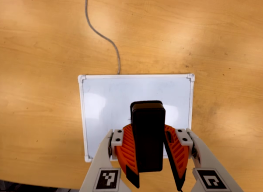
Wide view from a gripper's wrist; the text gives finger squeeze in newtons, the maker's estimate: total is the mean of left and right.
{"total": 9.6, "left": 9.8, "right": 9.5}